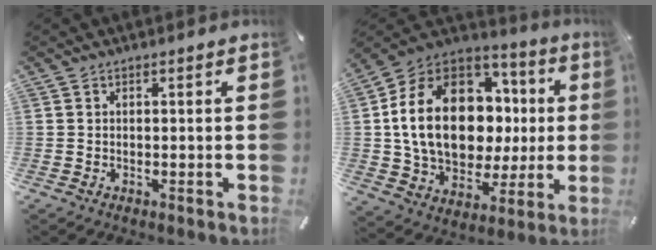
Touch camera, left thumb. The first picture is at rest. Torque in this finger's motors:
{"motor_torque": [2.49, 2.46, 2.26, -0.51, 0.55]}